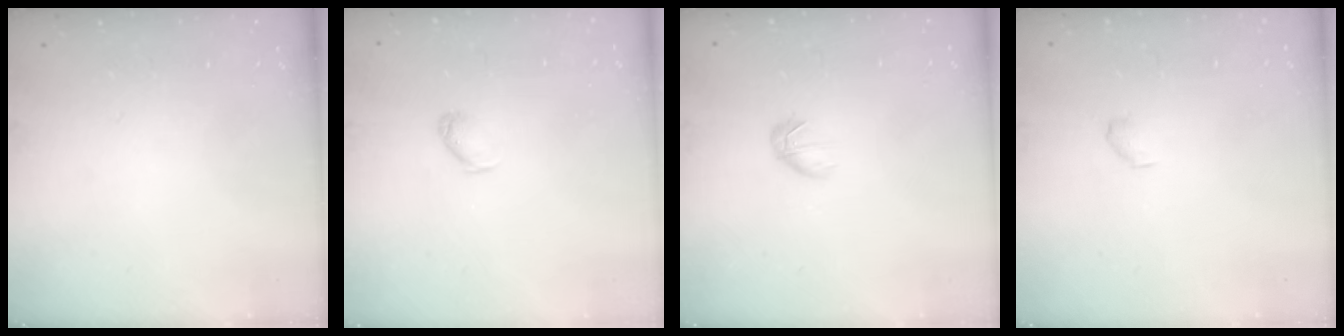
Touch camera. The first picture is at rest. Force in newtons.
{"total": 3.4, "press": 3.3, "slide": 0.6}
{"total": 4.6, "press": 4.5, "slide": 1.3}
{"total": 2.9, "press": 2.9, "slide": 0.5}